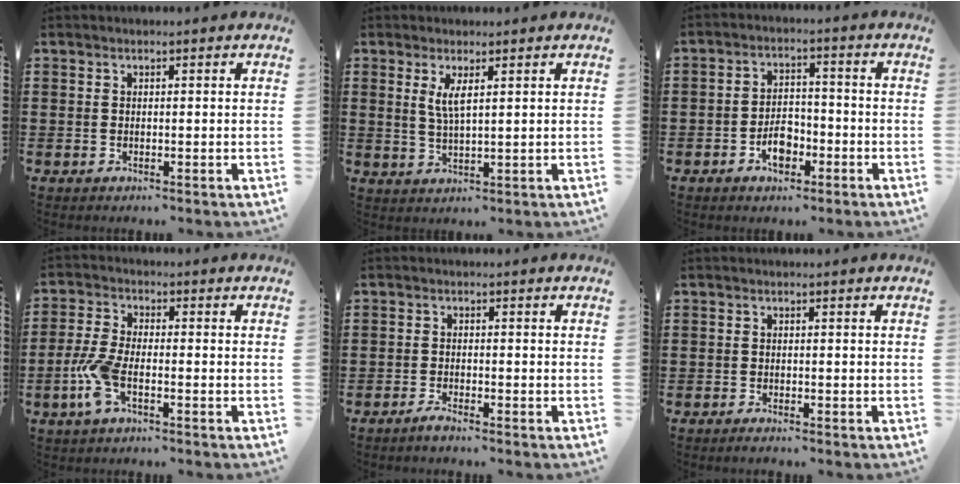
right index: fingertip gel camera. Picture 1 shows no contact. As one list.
[{"total": 3.3, "force": [1.3, 0.7, 2.9], "torque": [-0.063, 0.001, 0.022]}, {"total": 4.9, "force": [-2.3, 2.8, 3.2], "torque": [-0.054, 0.002, -0.044]}, {"total": 6.0, "force": [-2.3, 2.1, 5.1], "torque": [-0.127, -0.013, -0.048]}, {"total": 1.5, "force": [-1.4, -0.1, 0.5], "torque": [-0.009, 0.000, -0.026]}, {"total": 0.8, "force": [-0.8, 0.0, 0.1], "torque": [-0.005, -0.002, -0.015]}]